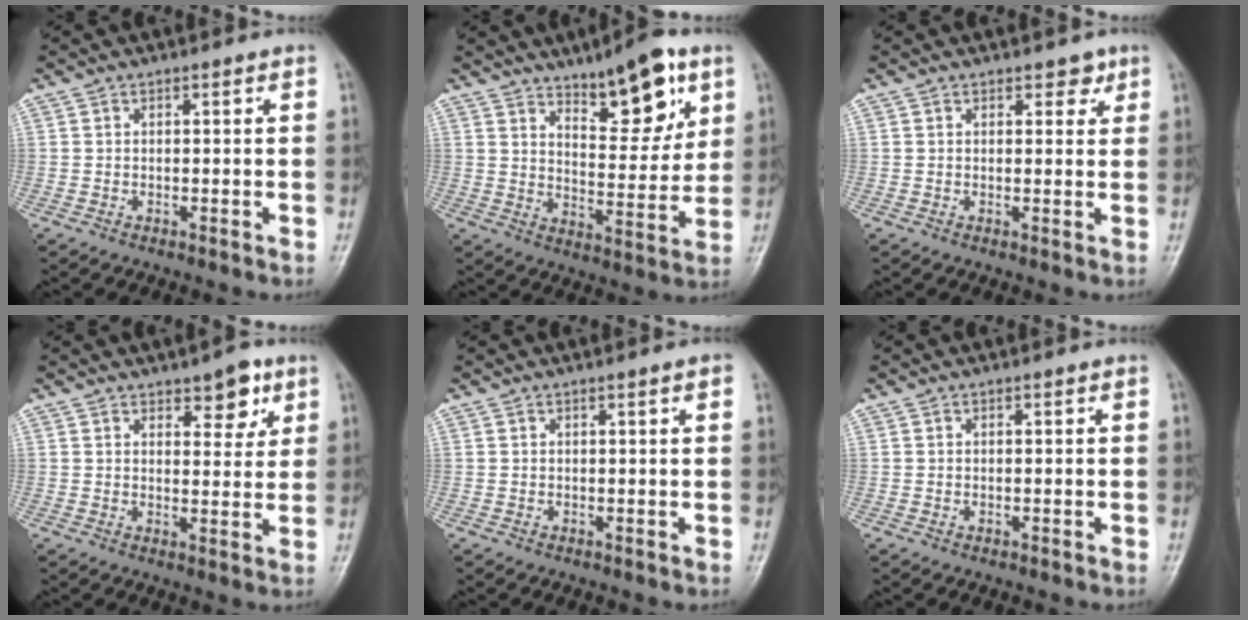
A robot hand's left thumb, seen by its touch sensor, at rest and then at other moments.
{"total": 14.0, "force": [8.3, 5.1, 10.0], "torque": [-0.112, -0.046, 0.129]}
{"total": 2.3, "force": [1.5, 1.4, 1.0], "torque": [0.005, -0.006, 0.016]}
{"total": 6.2, "force": [3.7, 3.0, 3.9], "torque": [-0.025, -0.020, 0.048]}
{"total": 1.3, "force": [0.7, 0.1, 1.1], "torque": [-0.018, 0.000, 0.008]}
{"total": 0.0}